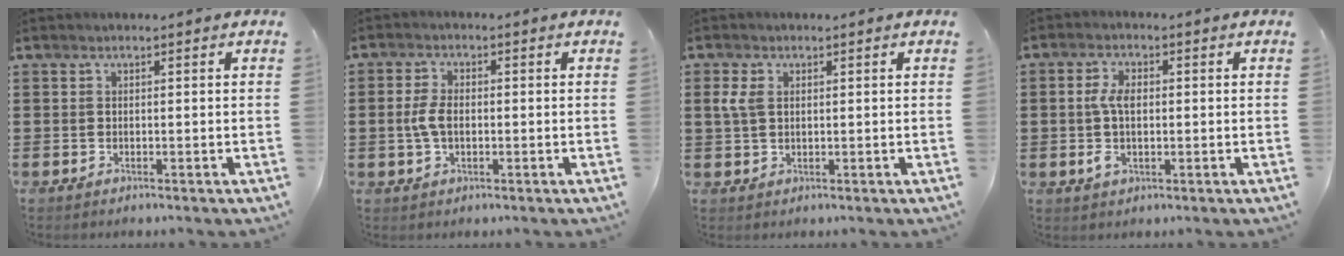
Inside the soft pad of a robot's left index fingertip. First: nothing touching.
{"total": 4.1, "force": [-0.2, 2.3, 3.3], "torque": [-0.079, 0.001, -0.007]}
{"total": 3.0, "force": [0.8, 1.9, 2.2], "torque": [-0.065, 0.003, 0.010]}
{"total": 5.0, "force": [-0.1, 2.6, 4.3], "torque": [-0.095, 0.002, -0.007]}